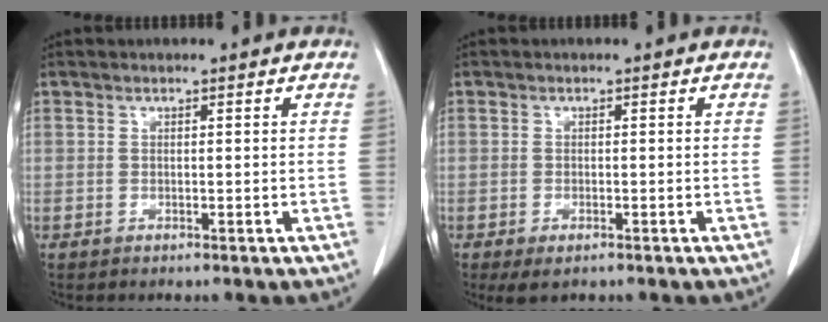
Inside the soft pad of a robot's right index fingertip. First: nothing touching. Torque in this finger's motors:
{"motor_torque": [0.32, -0.27, 0.08, 0.01]}